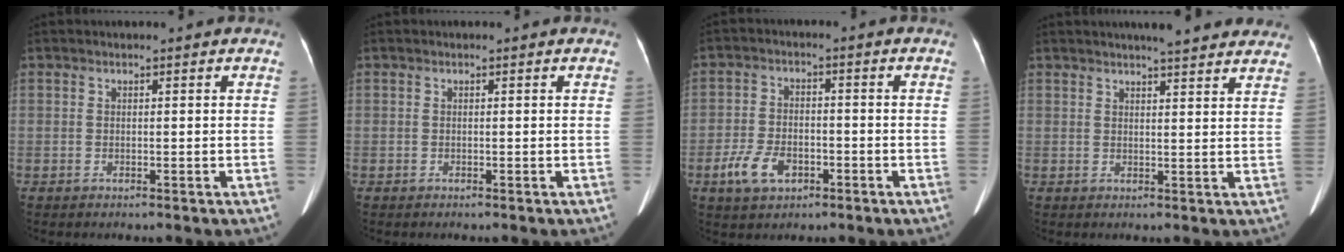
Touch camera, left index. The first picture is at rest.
{"total": 0.0}
{"total": 6.5, "force": [-4.4, 3.4, 3.5], "torque": [-0.080, -0.004, -0.076]}
{"total": 8.9, "force": [7.8, 1.0, 4.2], "torque": [-0.040, 0.008, 0.071]}